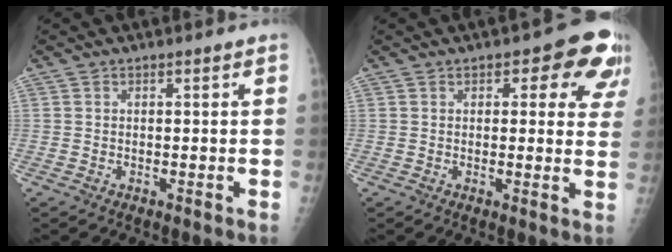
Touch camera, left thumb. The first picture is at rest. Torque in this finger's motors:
{"motor_torque": [0.13, 0.29, 0.25, 0.03, 0.05]}